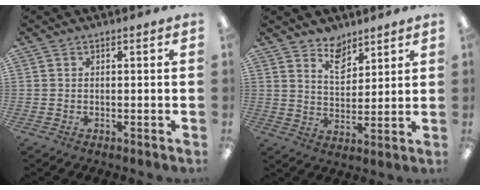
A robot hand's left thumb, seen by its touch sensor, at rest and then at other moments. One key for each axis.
{"total": 7.4, "fx": 5.8, "fy": 4.1, "fz": 2.0, "tx": -0.021, "ty": -0.033, "tz": 0.104}